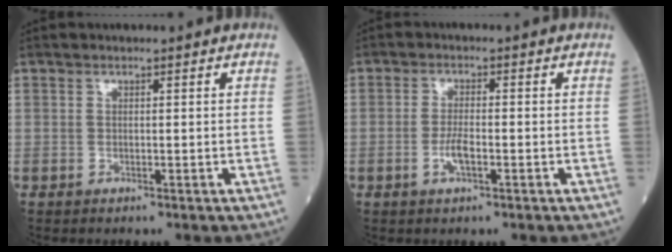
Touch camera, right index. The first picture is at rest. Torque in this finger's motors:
{"motor_torque": [0.27, -0.13, 0.20, 0.08]}